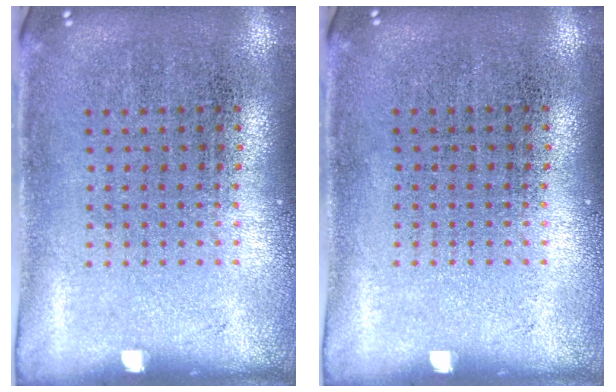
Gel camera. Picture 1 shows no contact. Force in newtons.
{"total": 0.0}